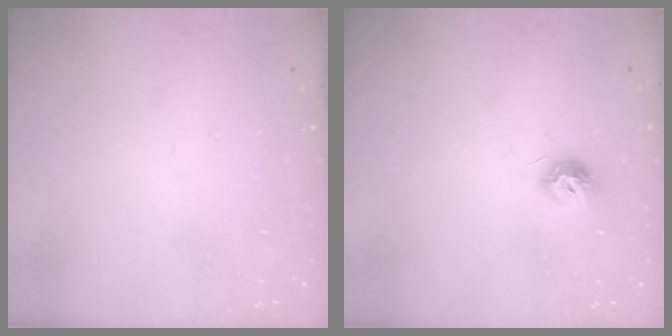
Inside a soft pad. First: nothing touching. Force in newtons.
{"total": 7.0, "press": 6.9, "slide": 0.5}